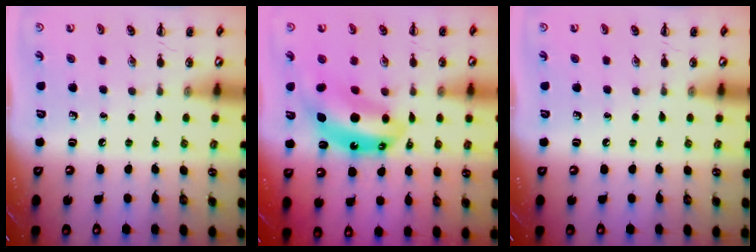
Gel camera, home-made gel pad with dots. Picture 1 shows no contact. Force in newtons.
{"total": 11.2, "press": 10.8, "slide": 3.0}
{"total": 0.0}